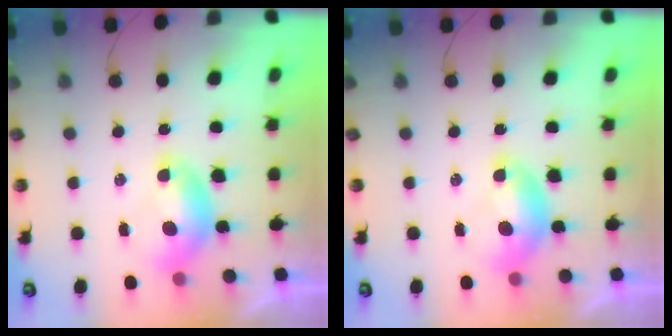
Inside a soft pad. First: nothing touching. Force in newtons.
{"total": 0.0}